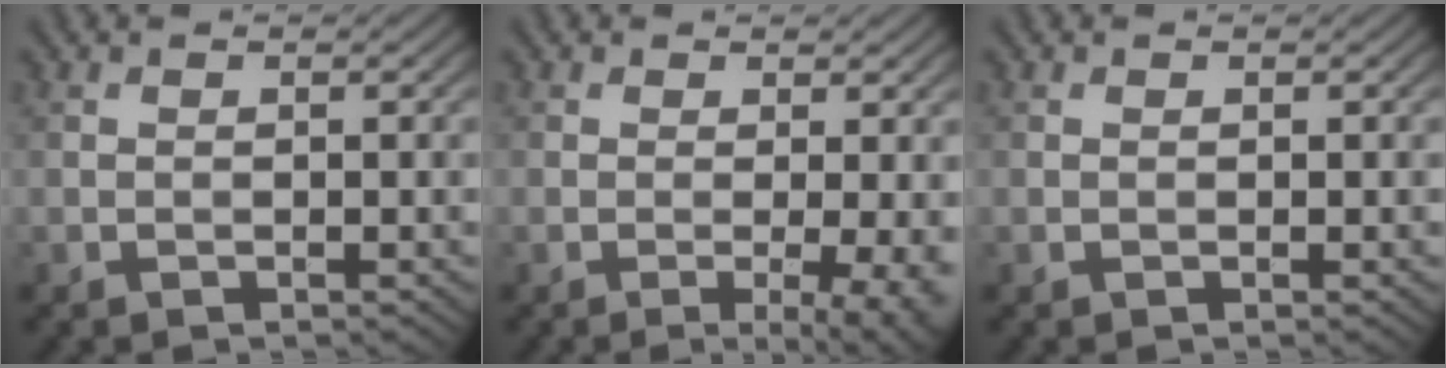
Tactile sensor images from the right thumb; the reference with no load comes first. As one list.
[{"total": 4.6, "force": [-0.7, 1.1, 4.4], "torque": [-0.066, -0.009, -0.010]}, {"total": 0.0}]